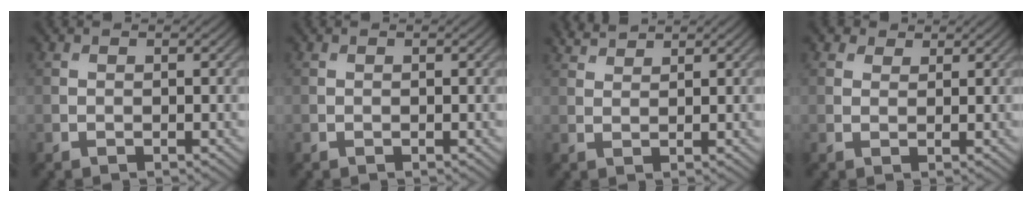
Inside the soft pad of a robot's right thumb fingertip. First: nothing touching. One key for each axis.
{"total": 0.0}
{"total": 2.0, "fx": 1.9, "fy": 0.3, "fz": 0.5, "tx": -0.018, "ty": 0.003, "tz": 0.043}
{"total": 2.0, "fx": 1.5, "fy": 1.2, "fz": 0.6, "tx": -0.012, "ty": 0.004, "tz": 0.023}